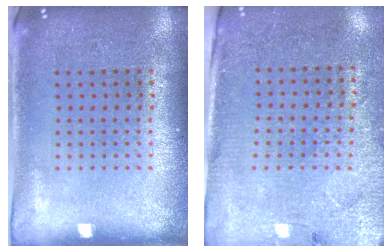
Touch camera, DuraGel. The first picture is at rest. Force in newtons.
{"total": 2.8, "press": 2.6, "slide": 1.1}